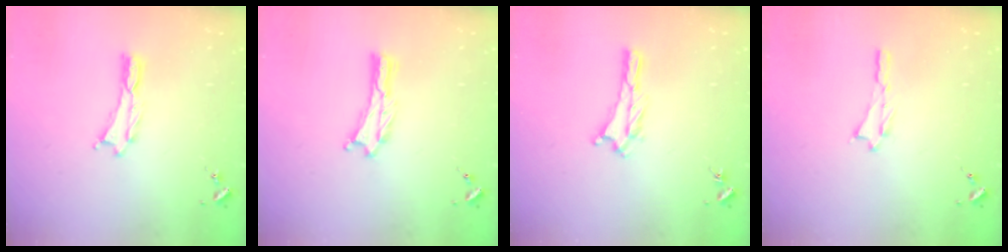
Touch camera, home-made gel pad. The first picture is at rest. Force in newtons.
{"total": 0.0}
{"total": 1.6, "press": 1.6, "slide": 0.3}
{"total": 0.0}